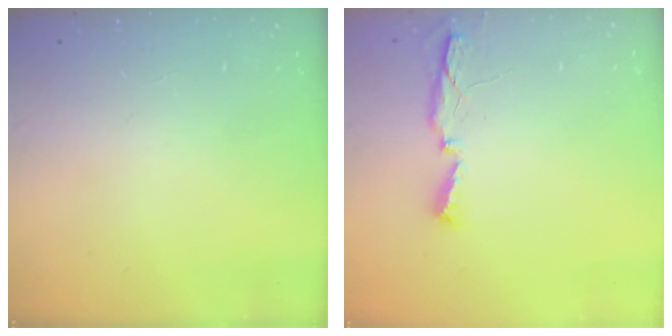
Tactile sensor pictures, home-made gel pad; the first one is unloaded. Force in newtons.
{"total": 5.0, "press": 4.9, "slide": 0.9}